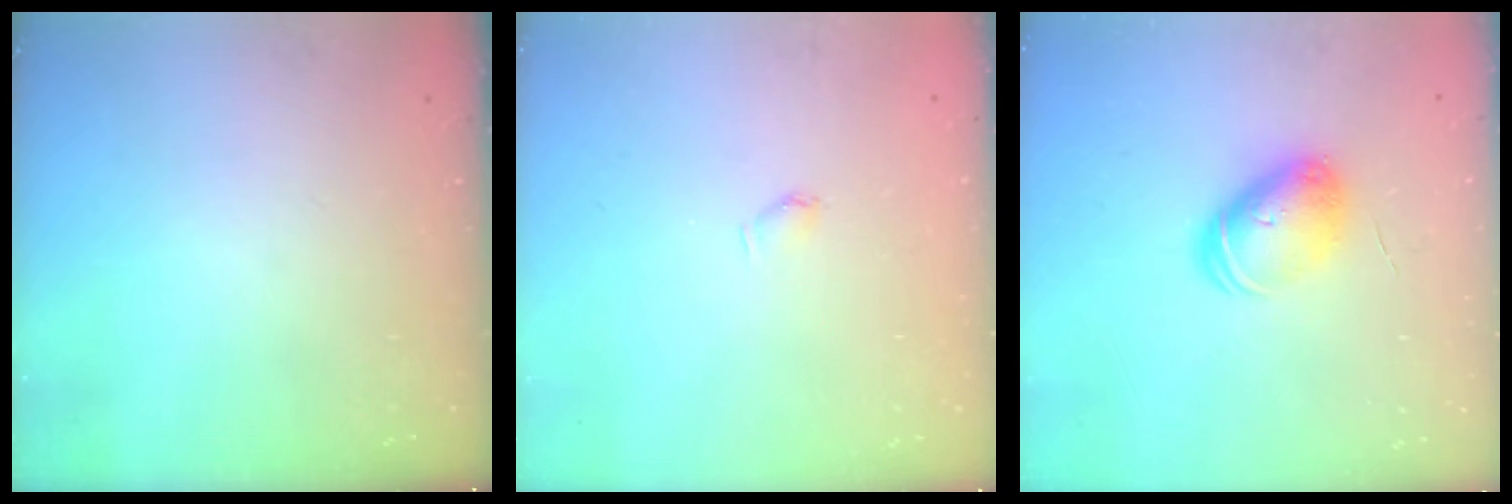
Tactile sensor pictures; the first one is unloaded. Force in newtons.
{"total": 3.6, "press": 3.6, "slide": 0.7}
{"total": 8.4, "press": 8.4, "slide": 0.6}